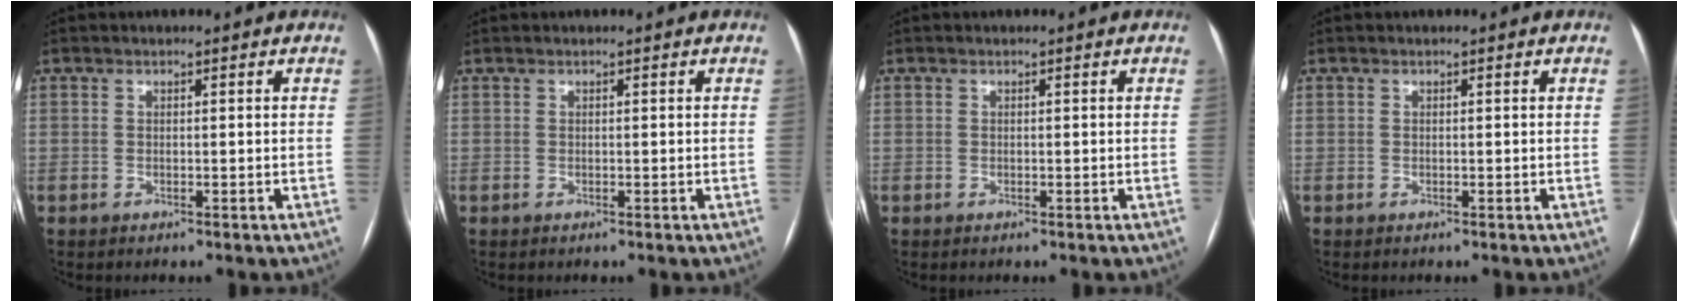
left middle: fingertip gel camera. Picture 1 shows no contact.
{"total": 0.0}
{"total": 0.0}
{"total": 0.0}